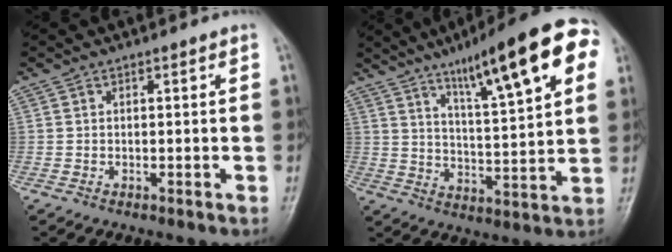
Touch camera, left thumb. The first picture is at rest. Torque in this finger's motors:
{"motor_torque": [0.50, 0.51, 1.61, -1.16, 0.20]}